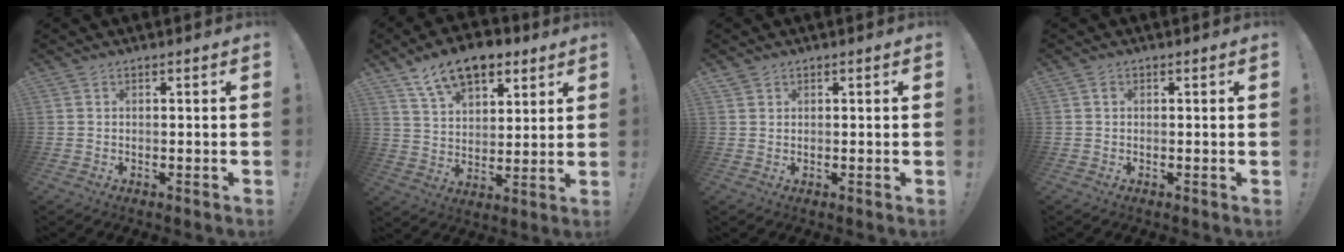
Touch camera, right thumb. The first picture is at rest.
{"total": 13.3, "force": [9.0, 7.3, 6.4], "torque": [-0.104, -0.048, 0.168]}
{"total": 1.4, "force": [1.1, 0.9, 0.0], "torque": [0.008, -0.002, 0.019]}
{"total": 0.7, "force": [-0.1, 0.5, 0.4], "torque": [-0.001, 0.001, -0.003]}